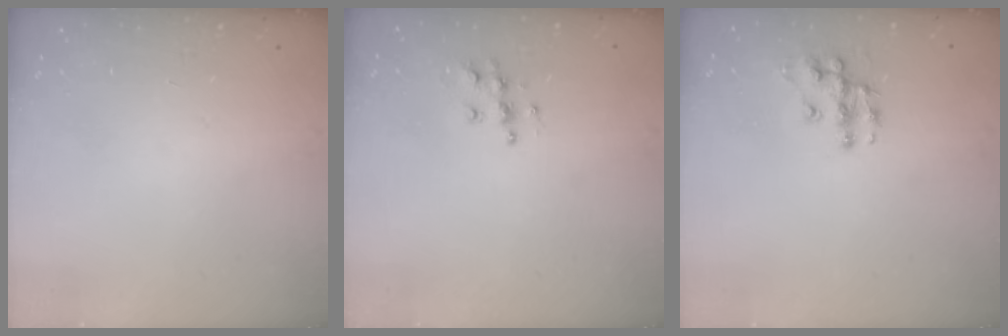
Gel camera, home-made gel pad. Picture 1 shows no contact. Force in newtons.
{"total": 6.6, "press": 6.6, "slide": 0.3}
{"total": 9.7, "press": 9.7, "slide": 0.7}